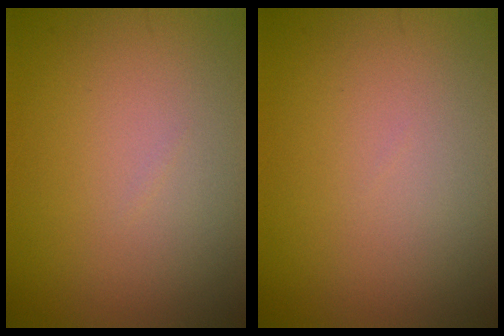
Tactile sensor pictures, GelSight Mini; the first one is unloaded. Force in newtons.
{"total": 0.0}